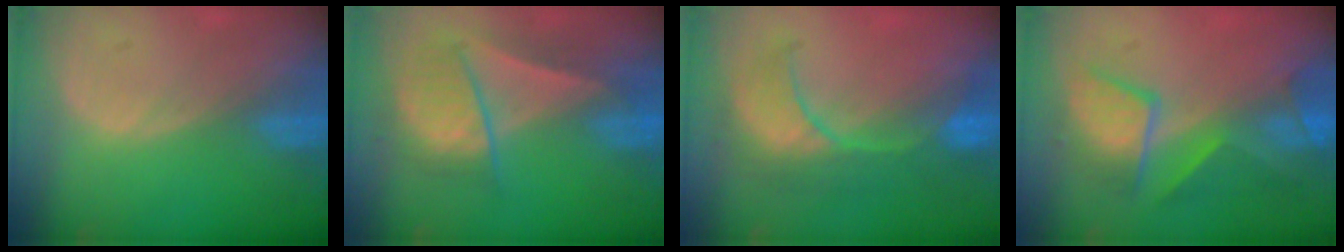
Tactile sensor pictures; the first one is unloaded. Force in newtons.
{"total": 7.8, "press": 7.5, "slide": 2.1}
{"total": 8.3, "press": 8.3, "slide": 1.0}
{"total": 9.7, "press": 8.6, "slide": 4.6}